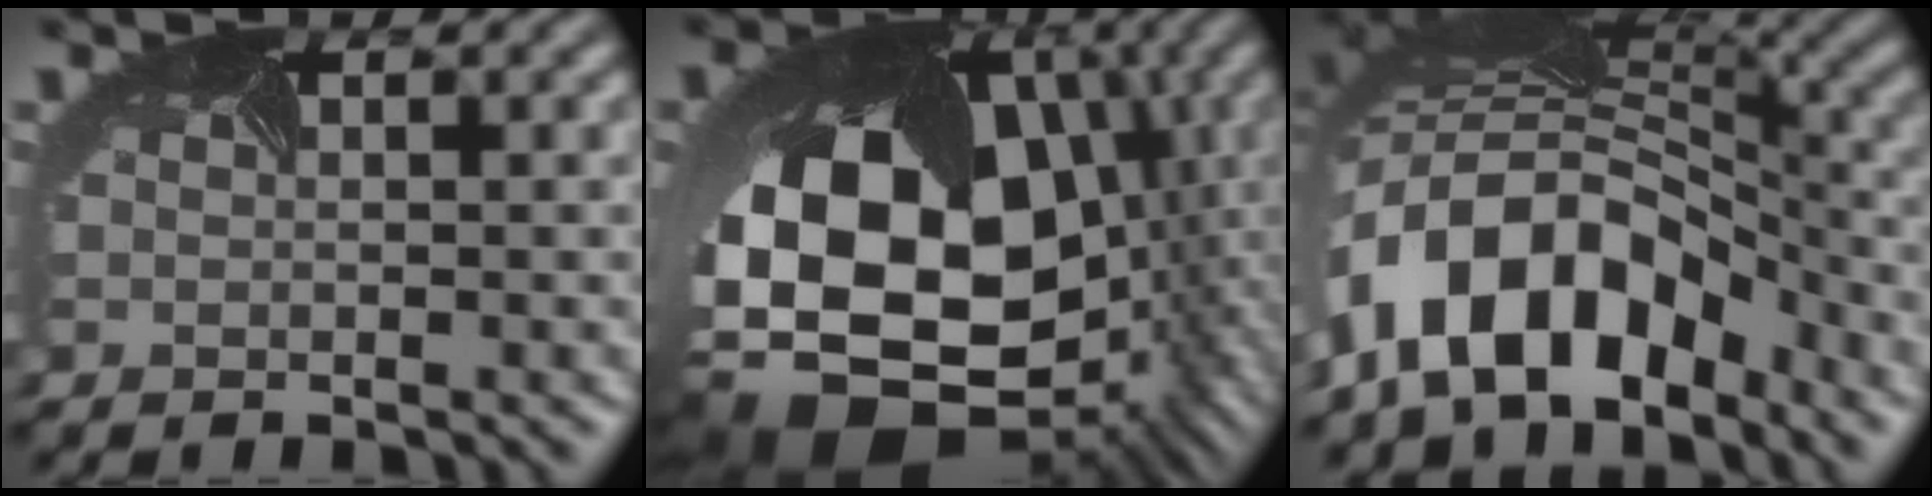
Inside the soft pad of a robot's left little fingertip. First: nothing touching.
{"total": 20.4, "force": [-2.9, 15.5, 13.0], "torque": [-0.284, -0.066, -0.013]}
{"total": 10.8, "force": [-5.7, 5.9, 7.0], "torque": [-0.126, 0.019, -0.110]}